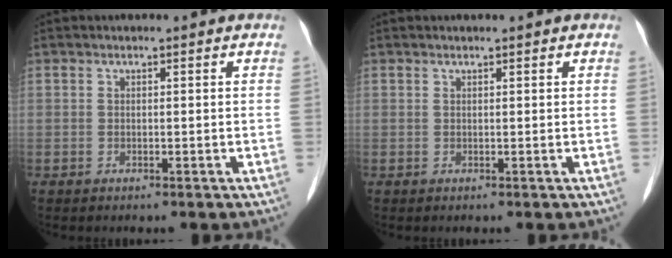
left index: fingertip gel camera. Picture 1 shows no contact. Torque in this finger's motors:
{"motor_torque": [-0.20, 0.01, 0.08, 0.01]}